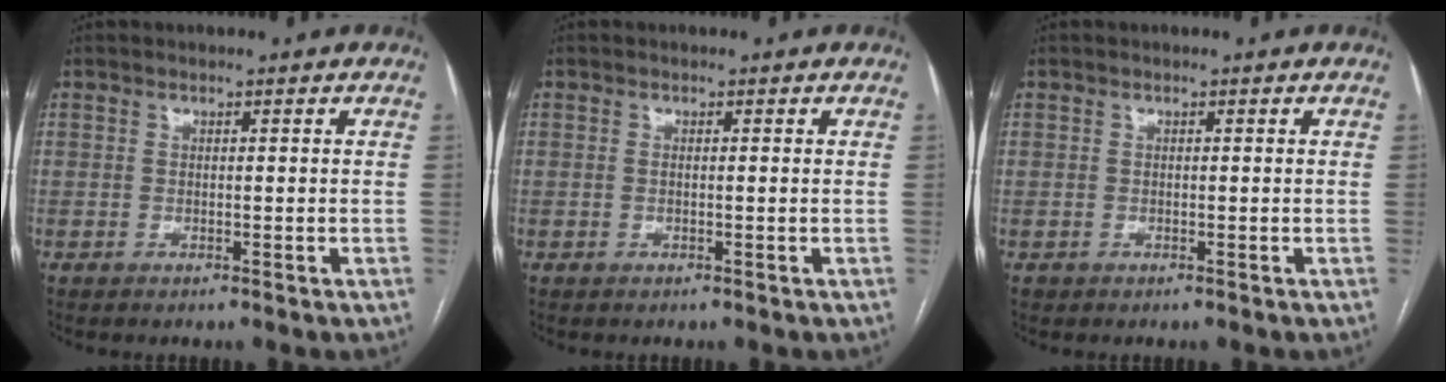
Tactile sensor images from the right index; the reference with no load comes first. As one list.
[{"total": 0.5, "force": [0.0, 0.0, 0.5], "torque": [-0.013, -0.001, 0.000]}, {"total": 0.5, "force": [-0.2, 0.5, 0.0], "torque": [0.003, 0.006, -0.005]}]